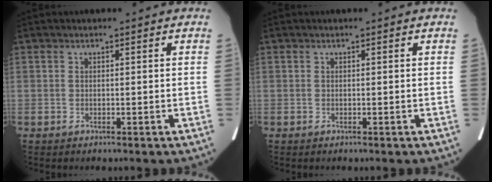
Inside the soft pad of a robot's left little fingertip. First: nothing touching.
{"total": 0.0}